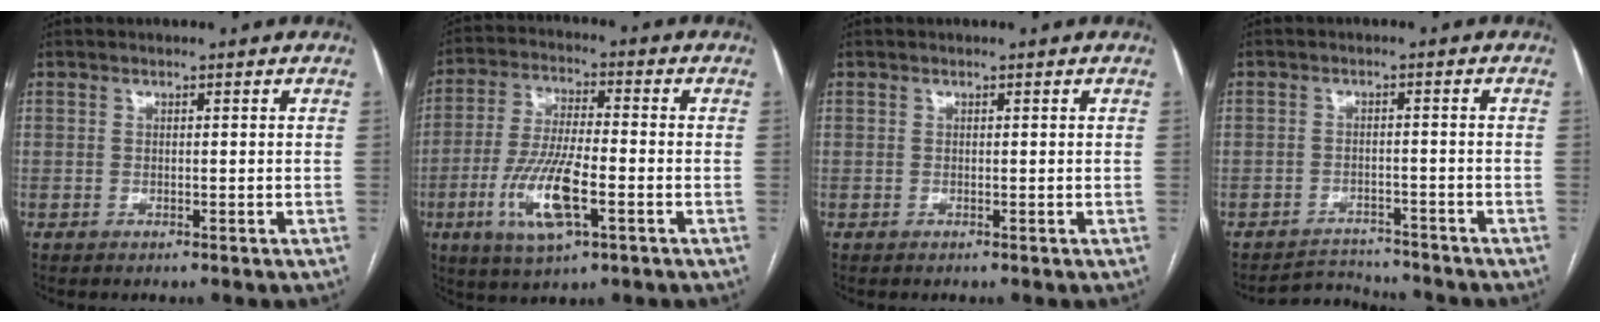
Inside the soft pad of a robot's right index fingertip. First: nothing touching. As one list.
[{"total": 11.8, "force": [-4.1, 2.6, 10.8], "torque": [-0.222, -0.011, -0.072]}, {"total": 0.0}, {"total": 4.3, "force": [-4.1, 0.6, -1.1], "torque": [0.021, 0.004, -0.064]}]